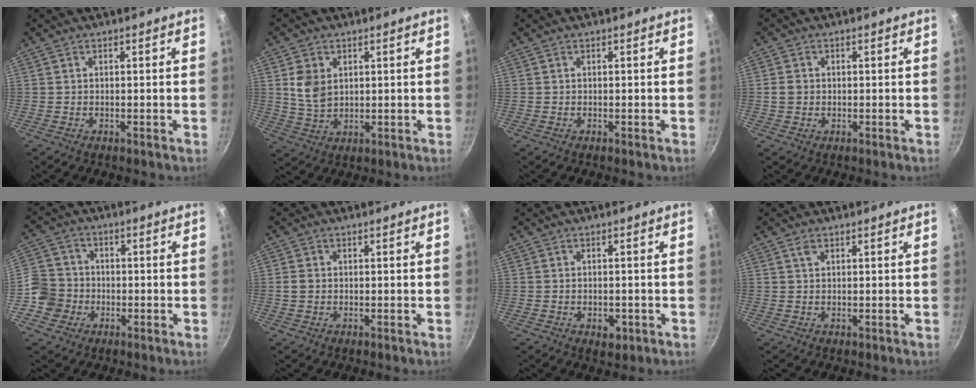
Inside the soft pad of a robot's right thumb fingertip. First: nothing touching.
{"total": 6.4, "force": [1.6, 4.6, 4.1], "torque": [-0.068, -0.014, 0.037]}
{"total": 0.0}
{"total": 2.4, "force": [0.0, 2.1, 1.2], "torque": [-0.016, 0.007, -0.002]}
{"total": 8.2, "force": [-2.6, 7.4, 2.2], "torque": [-0.011, 0.028, -0.063]}
{"total": 1.9, "force": [-0.1, 1.6, 1.0], "torque": [-0.018, 0.007, -0.004]}
{"total": 3.2, "force": [-1.2, 2.1, 2.1], "torque": [-0.023, 0.006, -0.010]}
{"total": 1.3, "force": [0.7, 0.7, 0.8], "torque": [-0.013, -0.001, 0.012]}